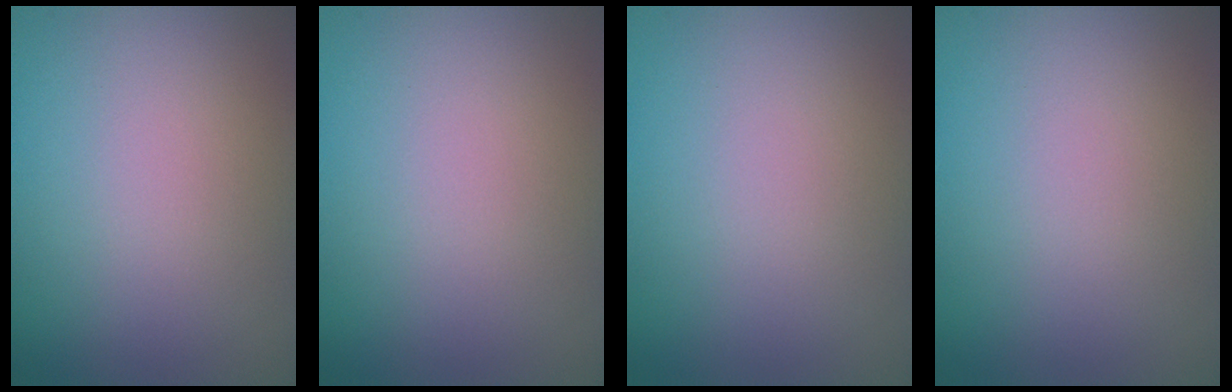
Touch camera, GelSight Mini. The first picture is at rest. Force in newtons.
{"total": 0.0}
{"total": 0.0}
{"total": 0.0}